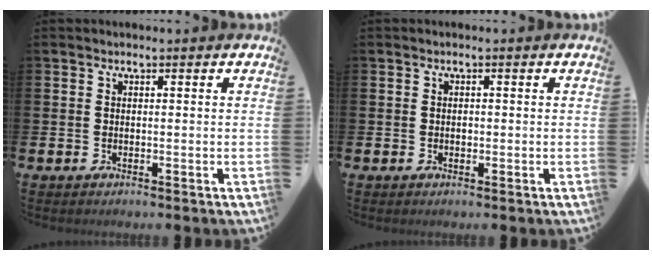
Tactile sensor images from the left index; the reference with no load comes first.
{"total": 0.6, "force": [0.0, 0.5, 0.4], "torque": [-0.007, 0.003, -0.002]}